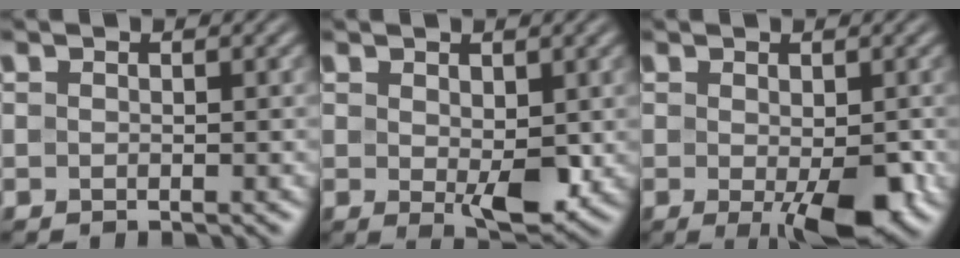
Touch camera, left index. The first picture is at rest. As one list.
[{"total": 4.0, "force": [0.3, 2.0, 3.4], "torque": [-0.057, -0.009, 0.010]}, {"total": 5.5, "force": [-1.7, 1.8, 4.9], "torque": [-0.073, -0.013, -0.025]}]